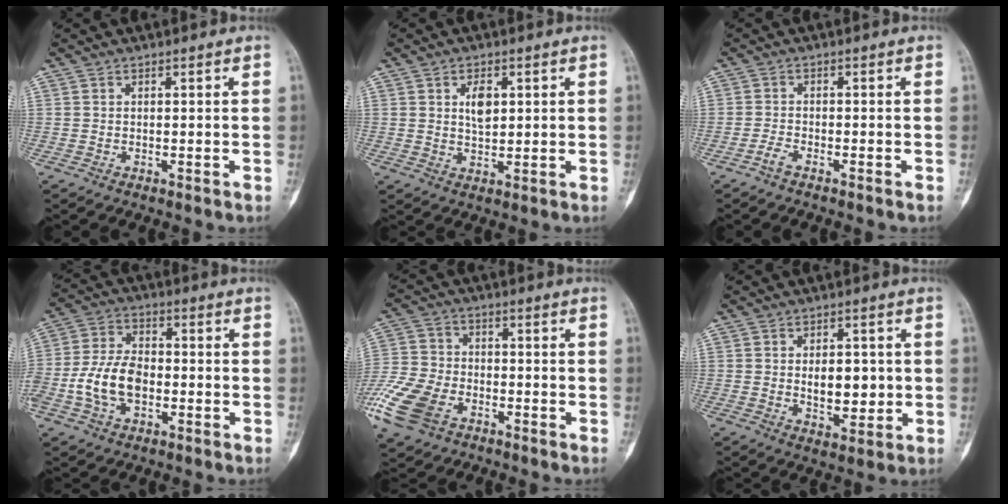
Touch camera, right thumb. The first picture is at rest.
{"total": 4.4, "force": [1.3, 2.5, 3.3], "torque": [-0.048, -0.008, 0.023]}
{"total": 1.8, "force": [-1.5, 0.3, 1.0], "torque": [-0.027, 0.005, -0.033]}
{"total": 10.4, "force": [-2.6, 6.7, 7.6], "torque": [-0.144, 0.029, -0.054]}
{"total": 14.4, "force": [-7.0, 8.9, 8.8], "torque": [-0.198, 0.007, -0.139]}
{"total": 7.0, "force": [0.1, 4.1, 5.7], "torque": [-0.056, -0.005, 0.010]}